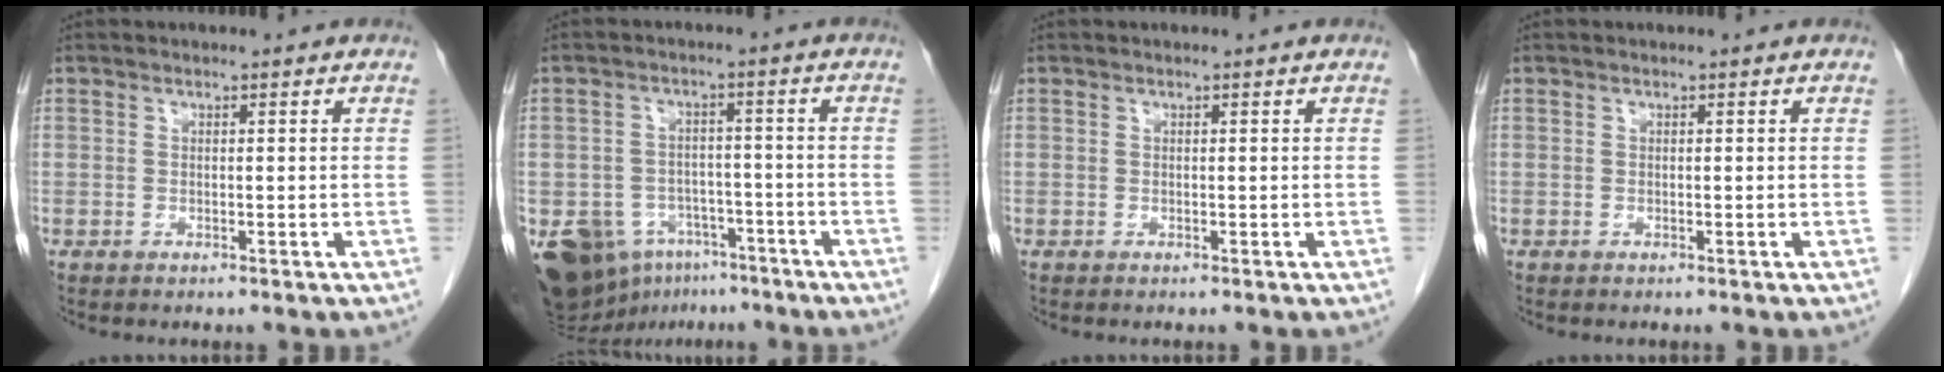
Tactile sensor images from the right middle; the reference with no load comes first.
{"total": 15.2, "force": [-8.7, 10.2, 7.1], "torque": [-0.153, 0.007, -0.127]}
{"total": 0.0}
{"total": 0.0}